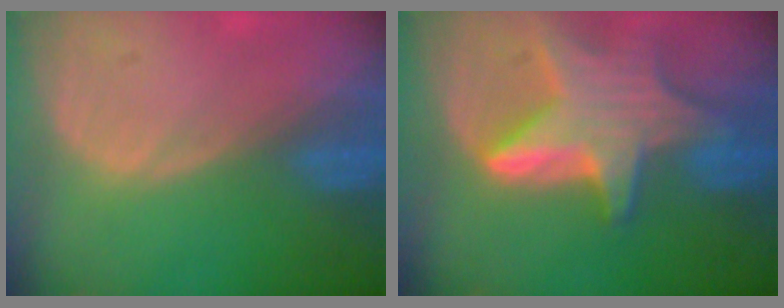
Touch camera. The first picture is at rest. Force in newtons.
{"total": 9.5, "press": 9.5, "slide": 0.7}